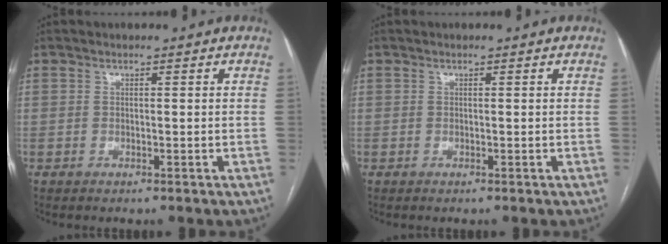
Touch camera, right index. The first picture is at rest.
{"total": 0.0}